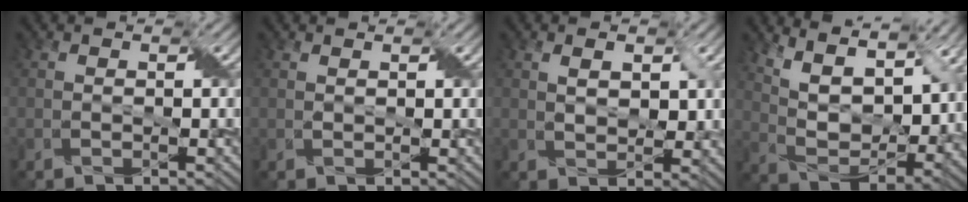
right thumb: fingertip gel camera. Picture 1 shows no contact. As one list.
[{"total": 0.5, "force": [0.5, 0.1, 0.2], "torque": [-0.008, 0.003, 0.010]}, {"total": 3.7, "force": [1.3, 2.2, 2.6], "torque": [-0.050, -0.005, 0.026]}, {"total": 12.2, "force": [8.0, 5.2, 7.5], "torque": [-0.163, 0.000, 0.127]}]